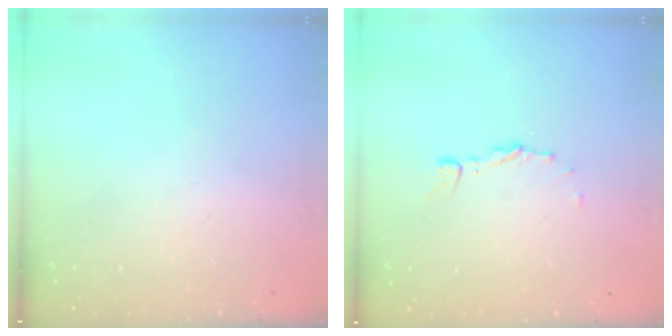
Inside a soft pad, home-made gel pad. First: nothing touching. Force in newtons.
{"total": 4.0, "press": 3.9, "slide": 0.5}